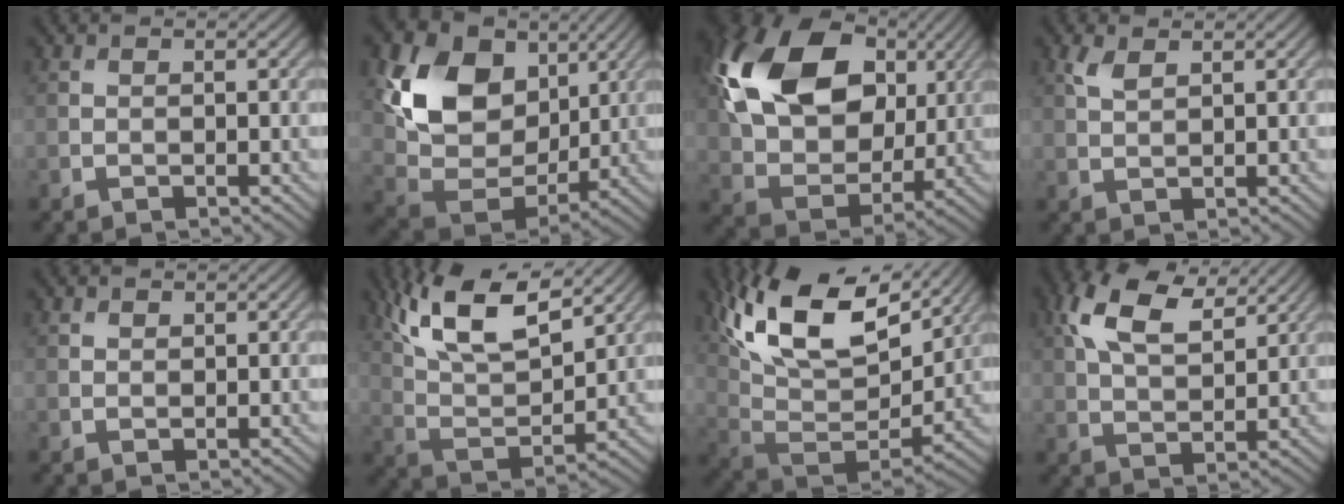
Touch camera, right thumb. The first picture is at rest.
{"total": 13.9, "force": [5.0, 9.9, 8.4], "torque": [-0.177, 0.005, 0.090]}
{"total": 17.9, "force": [5.8, 12.4, 11.6], "torque": [-0.256, 0.023, 0.104]}
{"total": 2.1, "force": [1.3, 0.9, 1.4], "torque": [-0.039, 0.003, 0.028]}
{"total": 0.6, "force": [0.5, 0.3, 0.1], "torque": [0.000, -0.001, 0.011]}
{"total": 13.7, "force": [8.7, 4.8, 9.4], "torque": [-0.206, 0.014, 0.145]}
{"total": 17.0, "force": [9.6, 8.2, 11.4], "torque": [-0.255, 0.030, 0.172]}
{"total": 9.7, "force": [5.0, 4.7, 6.9], "torque": [-0.155, 0.013, 0.098]}